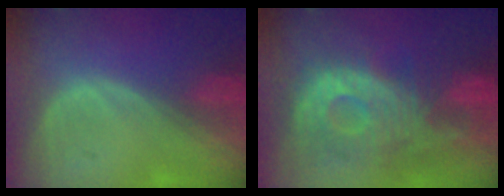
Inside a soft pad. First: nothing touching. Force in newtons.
{"total": 12.1, "press": 10.7, "slide": 5.5}